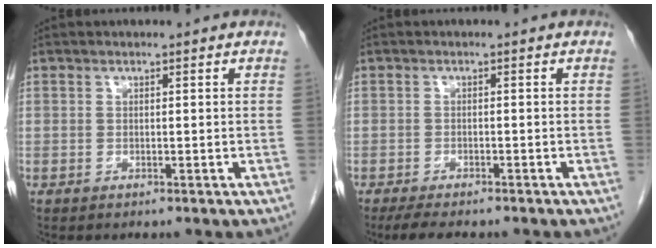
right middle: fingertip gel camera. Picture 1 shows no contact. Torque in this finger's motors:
{"motor_torque": [0.49, -0.30, 0.05, 0.03]}